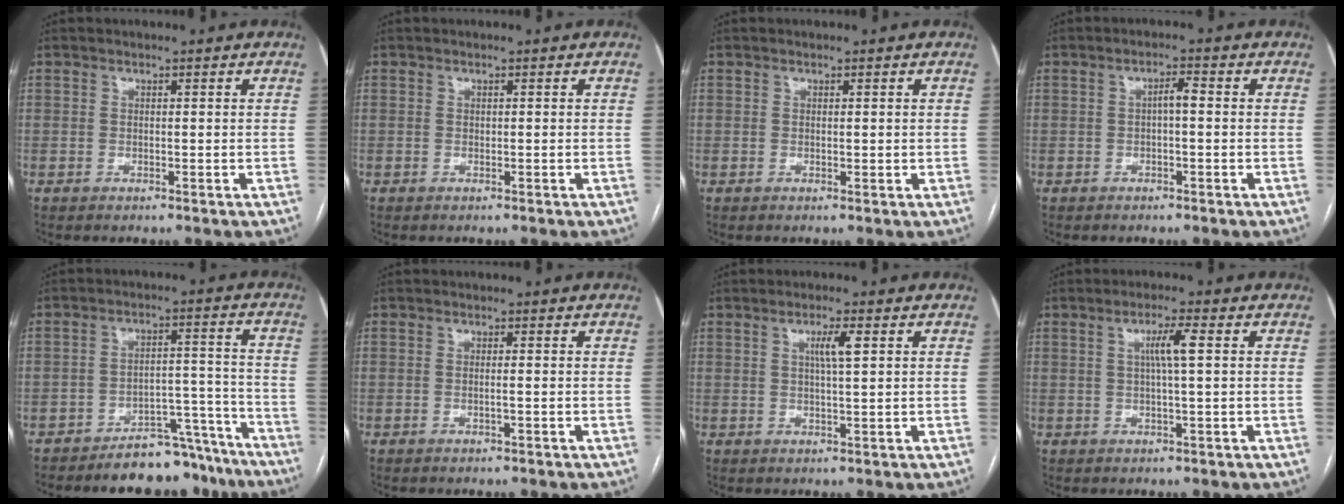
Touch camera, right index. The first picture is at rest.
{"total": 0.0}
{"total": 0.5, "force": [0.1, 0.3, 0.5], "torque": [-0.007, -0.002, 0.002]}
{"total": 2.1, "force": [-0.1, 0.5, 2.1], "torque": [-0.035, 0.005, -0.002]}
{"total": 10.6, "force": [-9.6, 3.8, 2.7], "torque": [-0.005, 0.046, -0.144]}
{"total": 0.8, "force": [-0.3, -0.1, 0.7], "torque": [-0.015, 0.001, -0.003]}
{"total": 3.3, "force": [1.1, 0.1, 3.2], "torque": [-0.056, 0.000, 0.017]}
{"total": 3.9, "force": [0.8, -0.2, 3.8], "torque": [-0.071, 0.003, 0.013]}